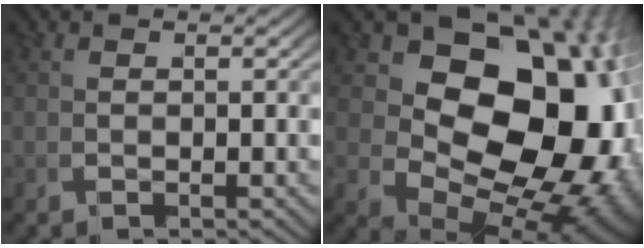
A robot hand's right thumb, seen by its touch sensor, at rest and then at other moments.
{"total": 21.8, "force": [1.8, 15.0, 15.7], "torque": [-0.231, -0.070, 0.061]}